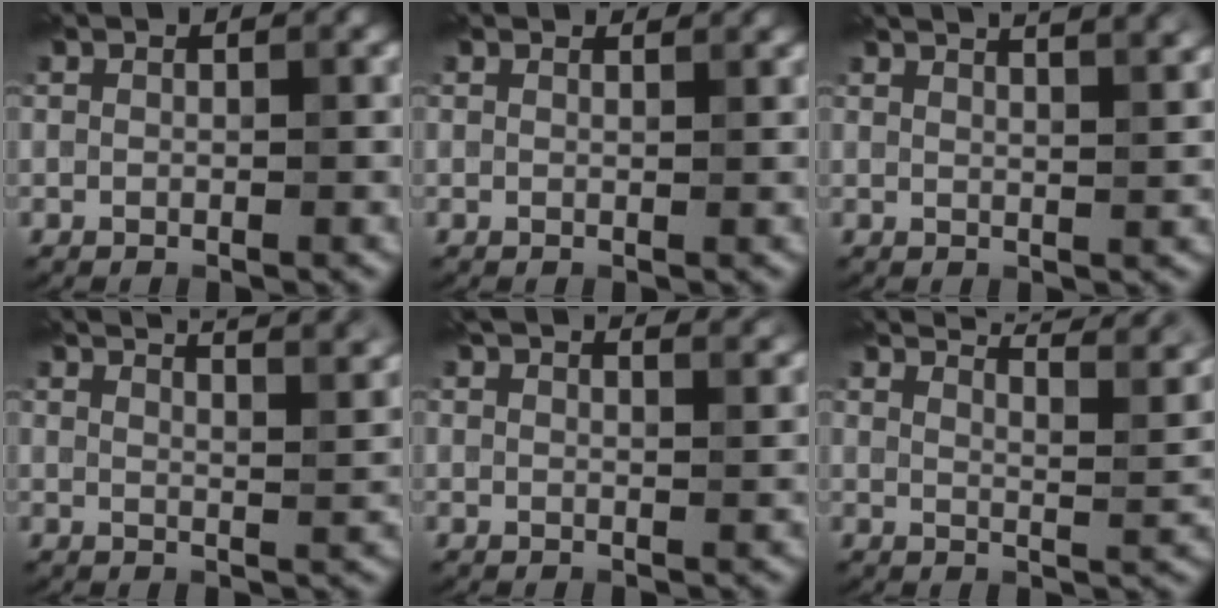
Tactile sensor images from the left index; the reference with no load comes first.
{"total": 1.7, "force": [1.6, 0.1, 0.3], "torque": [-0.009, -0.001, 0.014]}
{"total": 8.9, "force": [6.3, 3.4, 5.3], "torque": [-0.028, 0.056, 0.047]}
{"total": 10.8, "force": [8.1, 3.4, 6.2], "torque": [-0.048, 0.043, 0.065]}
{"total": 6.1, "force": [4.8, 2.0, 3.2], "torque": [-0.018, 0.041, 0.034]}
{"total": 10.7, "force": [8.8, 2.3, 5.8], "torque": [-0.069, 0.032, 0.089]}